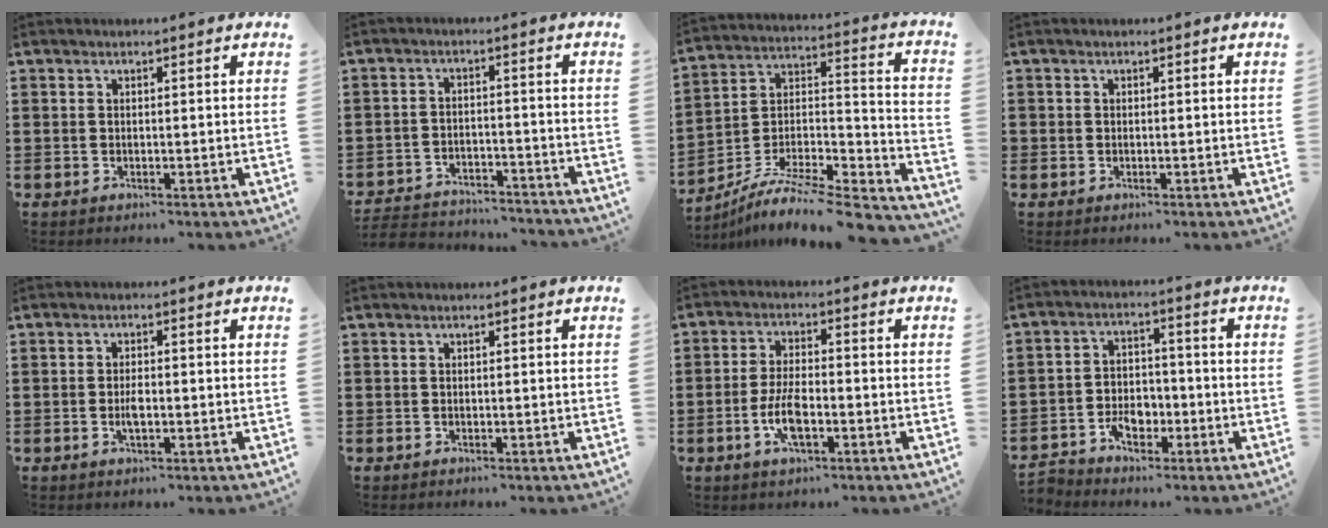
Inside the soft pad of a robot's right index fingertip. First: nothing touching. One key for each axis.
{"total": 4.4, "fx": -4.4, "fy": 0.6, "fz": 0.5, "tx": -0.019, "ty": 0.001, "tz": -0.092}
{"total": 8.5, "fx": -7.2, "fy": 1.5, "fz": 4.1, "tx": -0.074, "ty": 0.002, "tz": -0.146}
{"total": 0.6, "fx": -0.2, "fy": 0.6, "fz": 0.1, "tx": -0.003, "ty": 0.003, "tz": -0.004}
{"total": 2.4, "fx": -0.5, "fy": 0.9, "fz": 2.2, "tx": -0.047, "ty": -0.001, "tz": -0.012}
{"total": 0.0}
{"total": 6.1, "fx": -2.1, "fy": 2.4, "fz": 5.2, "tx": -0.121, "ty": -0.003, "tz": -0.046}
{"total": 4.6, "fx": -2.7, "fy": 3.0, "fz": 2.2, "tx": -0.040, "ty": 0.014, "tz": -0.053}